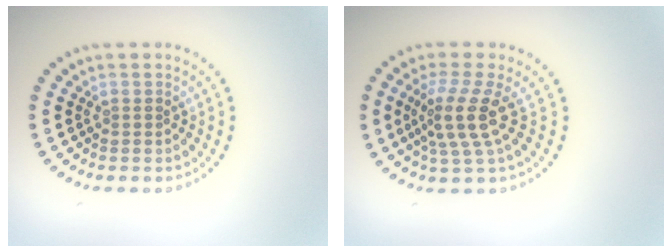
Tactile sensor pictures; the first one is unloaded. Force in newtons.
{"total": 3.8, "press": 2.9, "slide": 2.4}